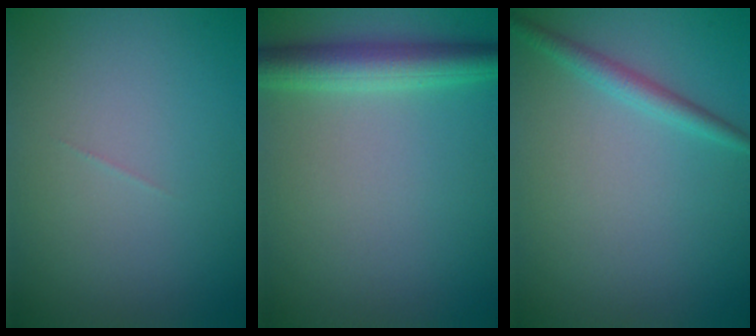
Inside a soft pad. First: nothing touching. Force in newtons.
{"total": 4.1, "press": 4.1, "slide": 0.1}
{"total": 1.8, "press": 1.8, "slide": 0.0}